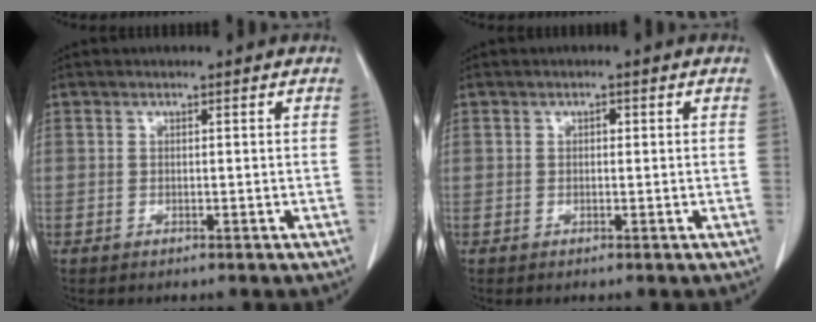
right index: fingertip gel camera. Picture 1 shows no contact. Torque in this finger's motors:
{"motor_torque": [0.10, -0.09, 0.00, 0.01]}